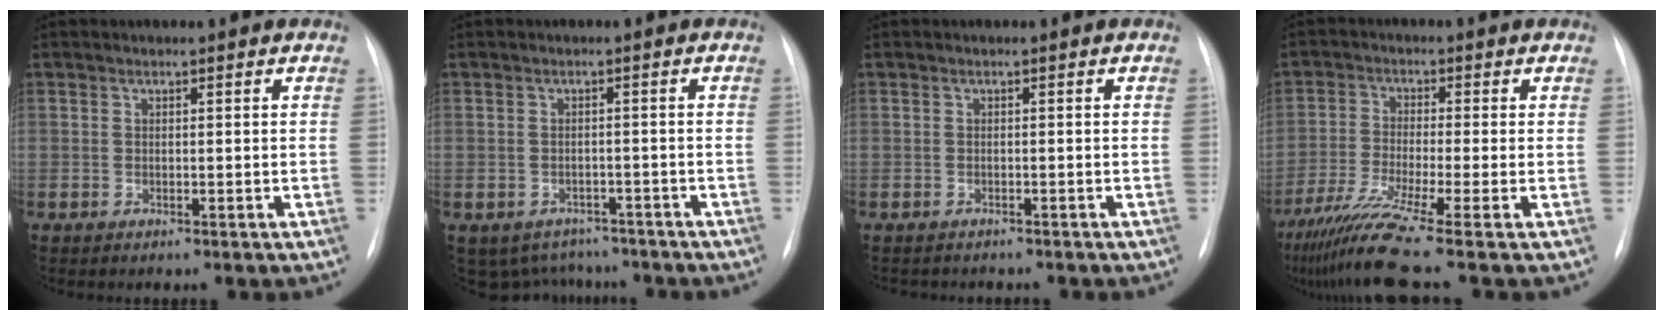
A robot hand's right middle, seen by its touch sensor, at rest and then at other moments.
{"total": 7.2, "force": [-5.9, 4.0, 0.6], "torque": [-0.007, 0.016, -0.069]}
{"total": 3.6, "force": [-3.2, 1.3, 1.1], "torque": [-0.013, -0.003, -0.036]}
{"total": 9.0, "force": [-6.7, -2.4, 5.5], "torque": [-0.105, -0.037, -0.121]}